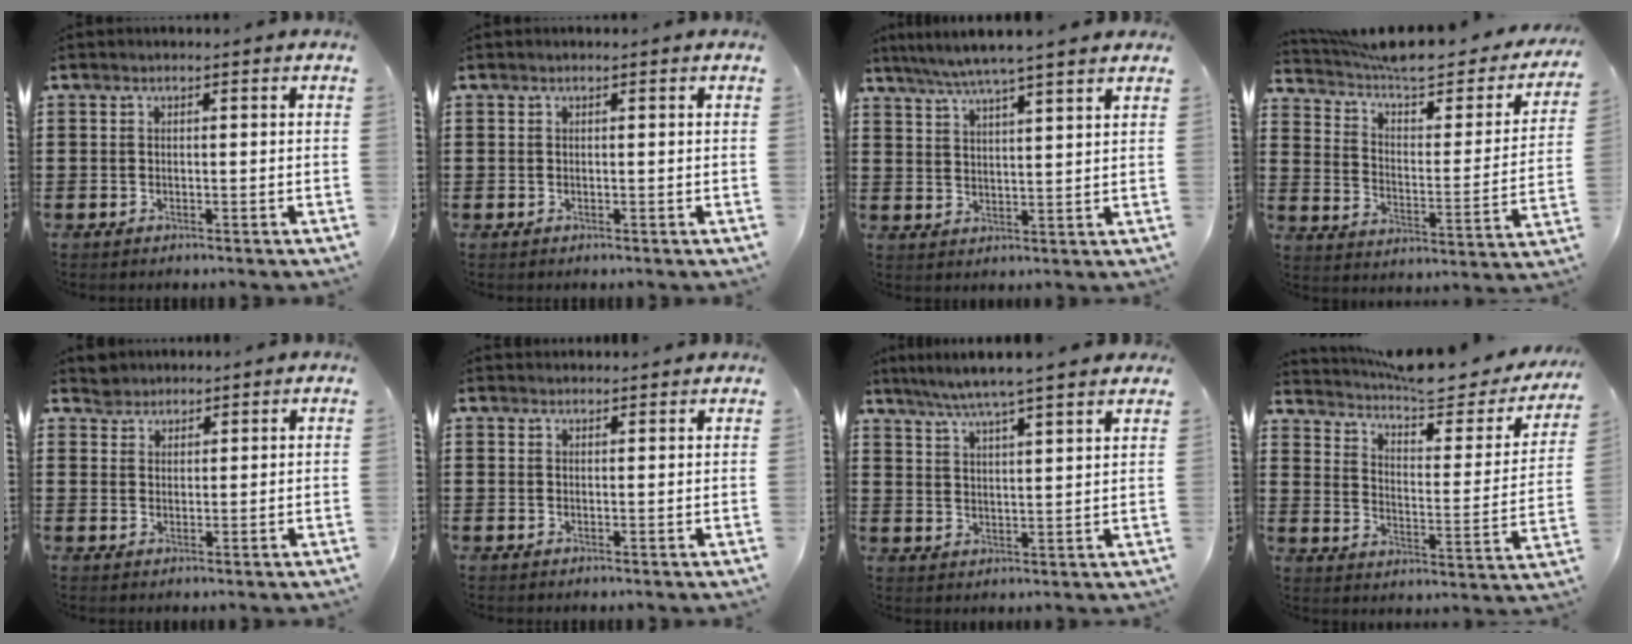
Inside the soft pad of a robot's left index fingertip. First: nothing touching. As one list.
[{"total": 0.0}, {"total": 5.3, "force": [4.6, -0.3, 2.6], "torque": [-0.064, -0.019, 0.079]}, {"total": 7.3, "force": [6.4, 1.5, 3.2], "torque": [-0.084, -0.044, 0.106]}, {"total": 2.2, "force": [2.0, 1.0, -0.3], "torque": [-0.001, 0.004, 0.040]}, {"total": 1.3, "force": [1.3, 0.2, -0.1], "torque": [-0.003, 0.000, 0.025]}, {"total": 5.6, "force": [4.9, -0.5, 2.6], "torque": [-0.067, -0.021, 0.084]}, {"total": 6.8, "force": [5.9, 1.3, 3.2], "torque": [-0.082, -0.037, 0.099]}]